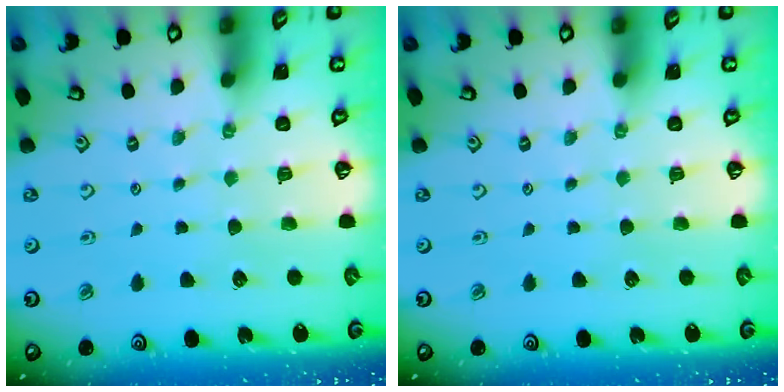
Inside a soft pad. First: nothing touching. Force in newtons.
{"total": 0.0}